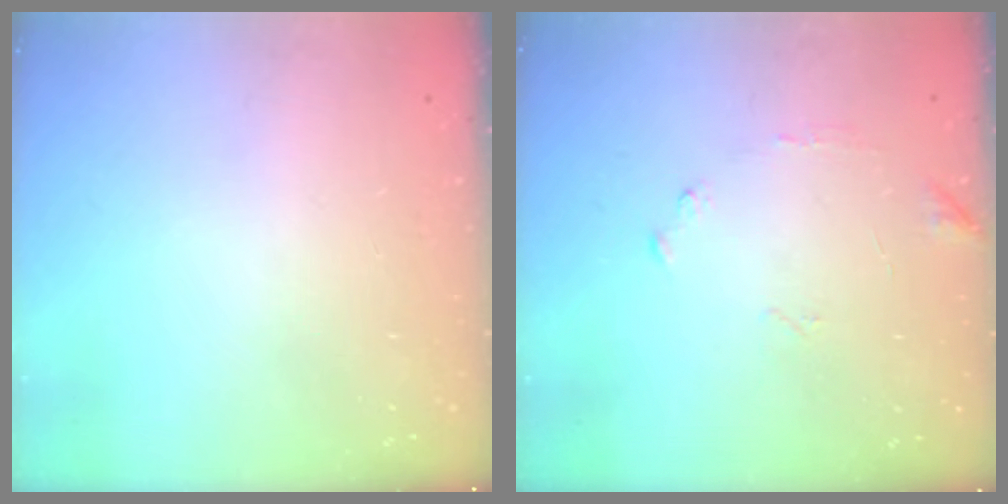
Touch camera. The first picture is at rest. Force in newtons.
{"total": 8.4, "press": 8.3, "slide": 0.5}